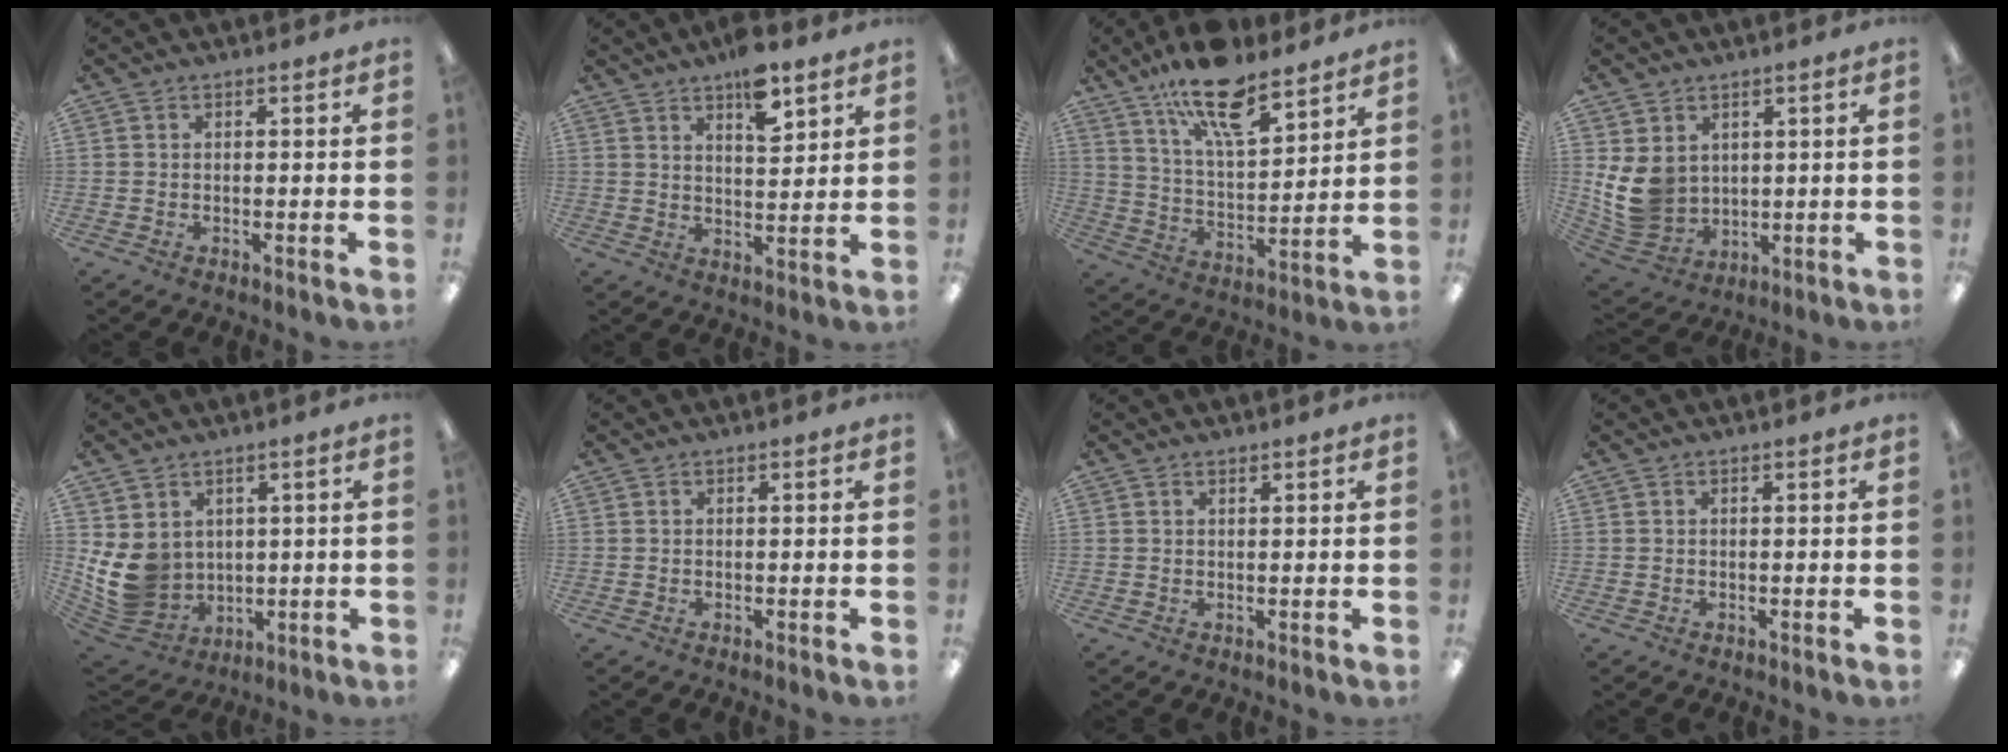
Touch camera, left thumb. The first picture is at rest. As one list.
[{"total": 9.3, "force": [6.8, 3.4, 5.5], "torque": [-0.076, -0.039, 0.113]}, {"total": 17.1, "force": [12.3, 6.0, 10.2], "torque": [-0.178, -0.062, 0.211]}, {"total": 10.5, "force": [2.2, 8.9, 5.1], "torque": [-0.130, -0.018, 0.049]}, {"total": 10.8, "force": [1.8, 9.5, 5.0], "torque": [-0.136, -0.023, 0.043]}, {"total": 0.0}, {"total": 0.8, "force": [0.8, 0.1, 0.1], "torque": [-0.003, -0.001, 0.015]}, {"total": 0.0}]